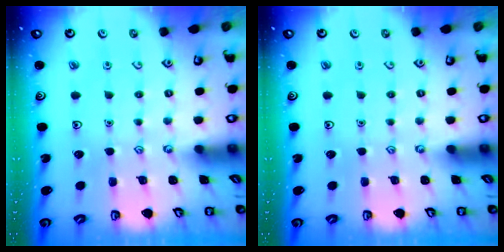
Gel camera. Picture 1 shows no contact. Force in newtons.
{"total": 0.0}